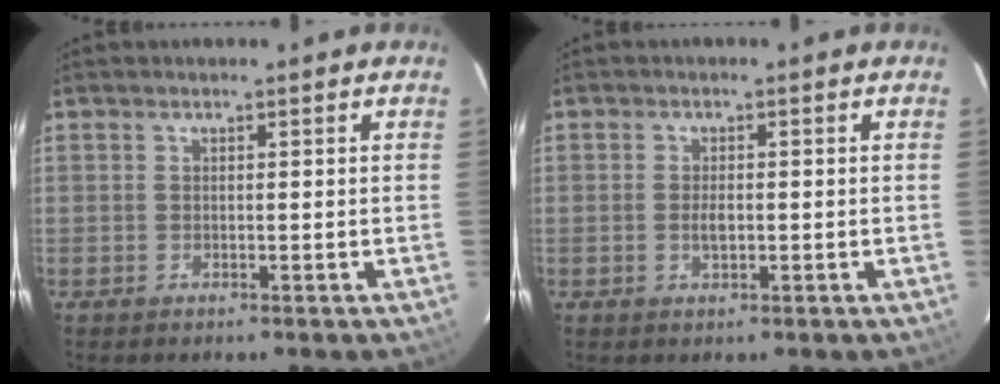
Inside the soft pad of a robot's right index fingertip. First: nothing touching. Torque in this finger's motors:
{"motor_torque": [0.68, 0.12, 0.33, 0.03]}